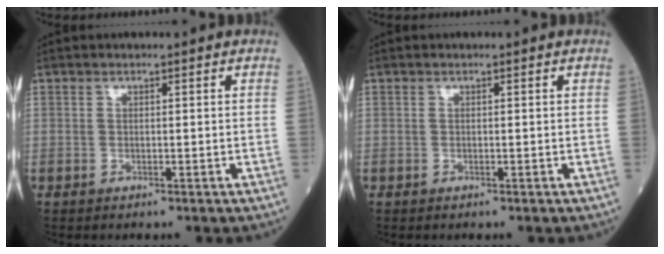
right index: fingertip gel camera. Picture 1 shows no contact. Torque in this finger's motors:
{"motor_torque": [-0.58, -0.08, -0.04, -0.02]}